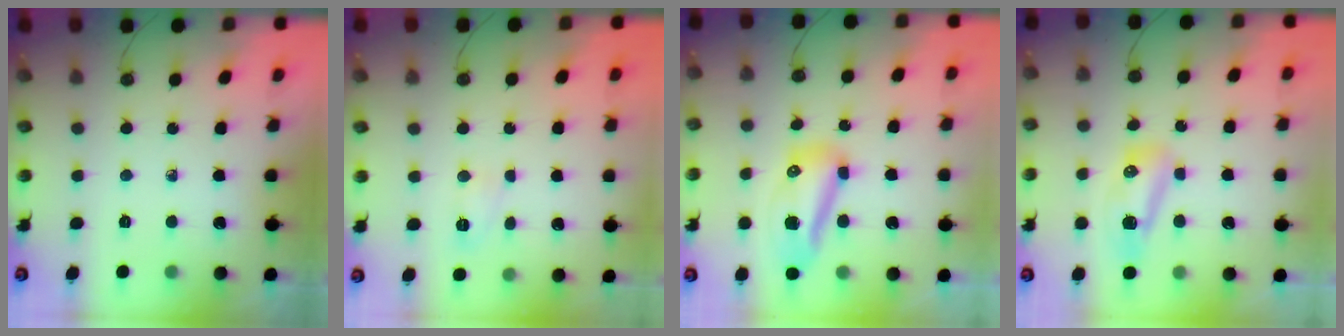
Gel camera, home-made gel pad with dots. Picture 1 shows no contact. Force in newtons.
{"total": 4.7, "press": 4.7, "slide": 0.5}
{"total": 21.3, "press": 14.3, "slide": 15.7}
{"total": 9.4, "press": 8.9, "slide": 3.1}